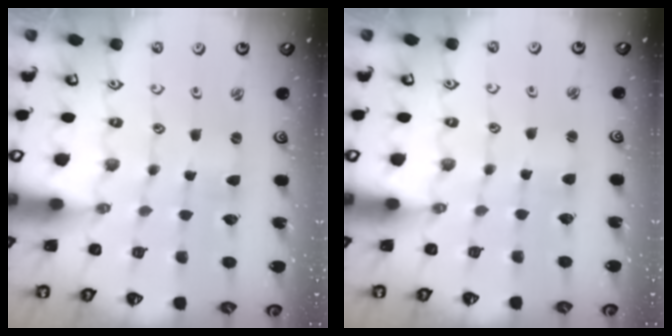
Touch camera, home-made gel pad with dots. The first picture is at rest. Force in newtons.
{"total": 2.1, "press": 2.1, "slide": 0.2}